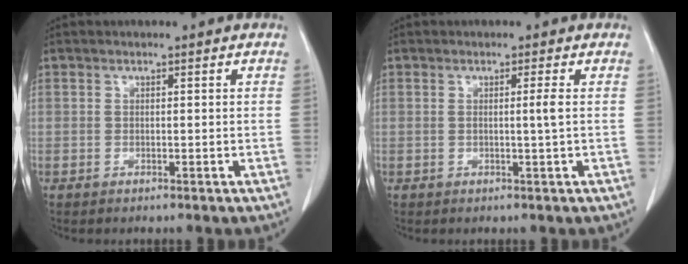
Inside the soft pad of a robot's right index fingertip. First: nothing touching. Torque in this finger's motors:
{"motor_torque": [0.11, -0.03, 0.01, 0.01]}